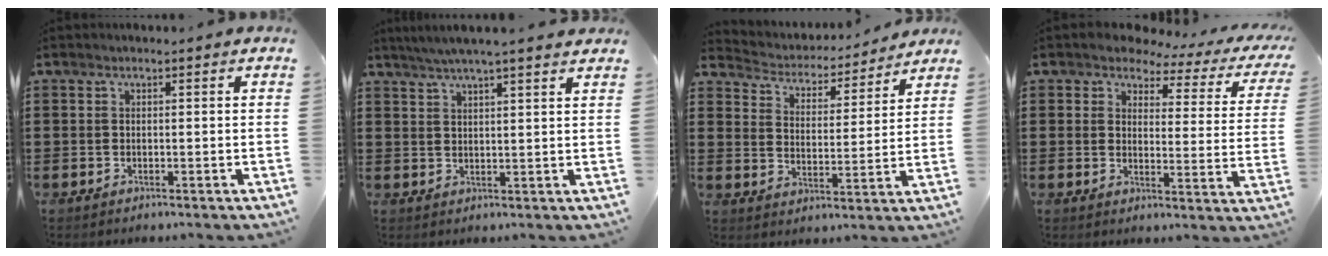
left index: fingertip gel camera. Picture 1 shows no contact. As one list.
[{"total": 3.8, "force": [3.3, -0.5, 1.7], "torque": [-0.043, -0.010, 0.059]}, {"total": 3.8, "force": [3.7, 0.4, 0.0], "torque": [-0.025, -0.032, 0.057]}, {"total": 3.2, "force": [2.5, 1.4, 1.5], "torque": [-0.047, -0.010, 0.038]}]